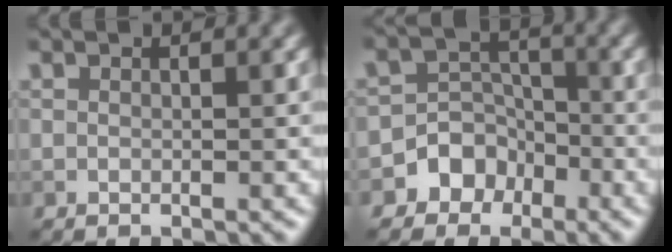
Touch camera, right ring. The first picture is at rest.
{"total": 4.7, "force": [-2.7, 3.8, 0.6], "torque": [0.028, 0.010, -0.065]}